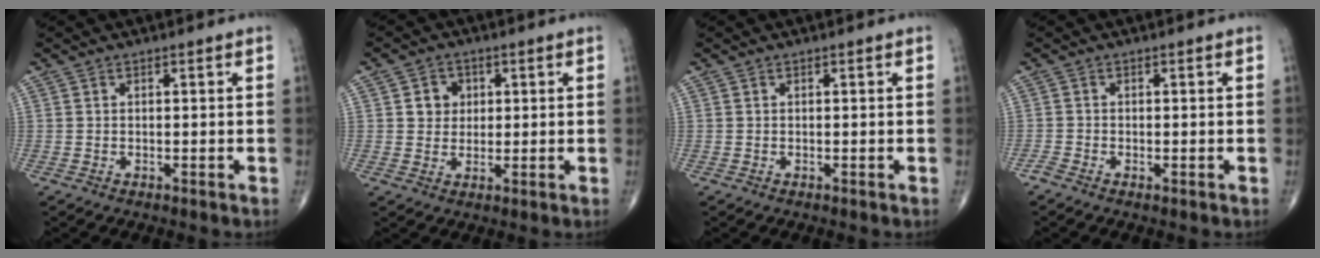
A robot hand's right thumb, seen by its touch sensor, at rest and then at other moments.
{"total": 4.4, "force": [1.1, 3.9, 1.7], "torque": [-0.003, 0.000, 0.014]}
{"total": 0.0}
{"total": 1.2, "force": [-0.9, 0.5, 0.7], "torque": [-0.017, 0.003, -0.020]}